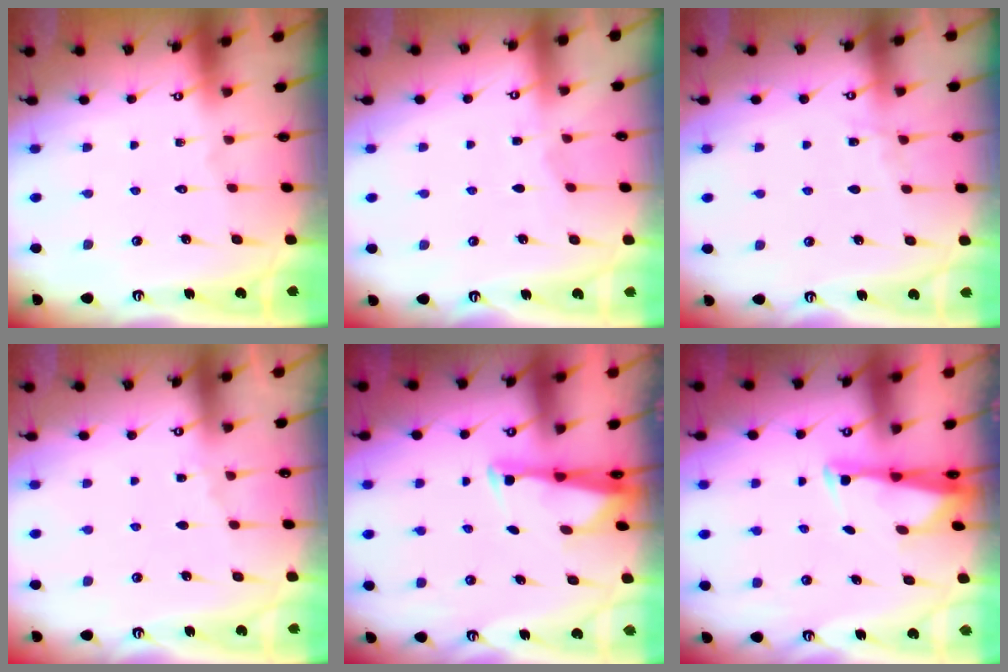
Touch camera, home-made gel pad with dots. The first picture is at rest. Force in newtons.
{"total": 2.9, "press": 2.9, "slide": 0.3}
{"total": 3.2, "press": 3.2, "slide": 0.4}
{"total": 3.8, "press": 3.7, "slide": 0.4}
{"total": 2.8, "press": 2.7, "slide": 0.7}
{"total": 2.8, "press": 2.7, "slide": 0.7}